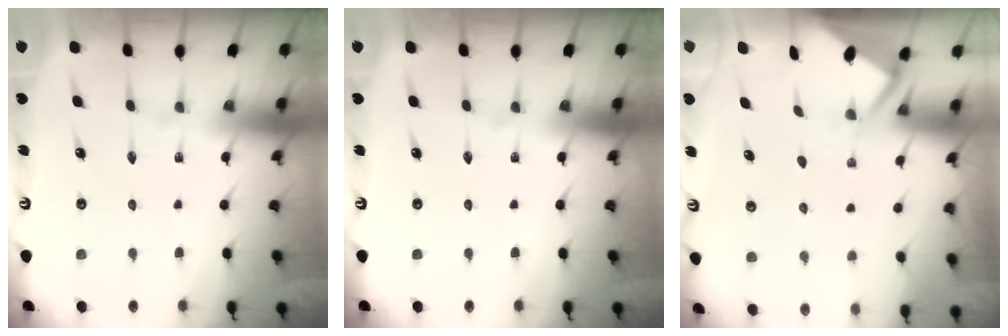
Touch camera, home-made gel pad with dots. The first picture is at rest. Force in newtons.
{"total": 0.0}
{"total": 2.6, "press": 2.6, "slide": 0.4}